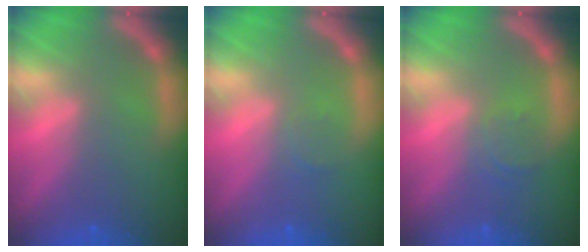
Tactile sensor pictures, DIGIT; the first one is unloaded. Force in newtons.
{"total": 1.0}
{"total": 1.9}